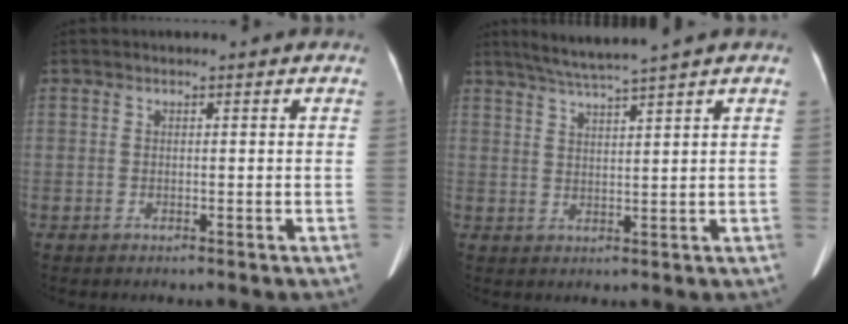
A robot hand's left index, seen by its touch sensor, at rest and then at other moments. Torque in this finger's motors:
{"motor_torque": [0.87, -1.27, 0.11, 0.00]}